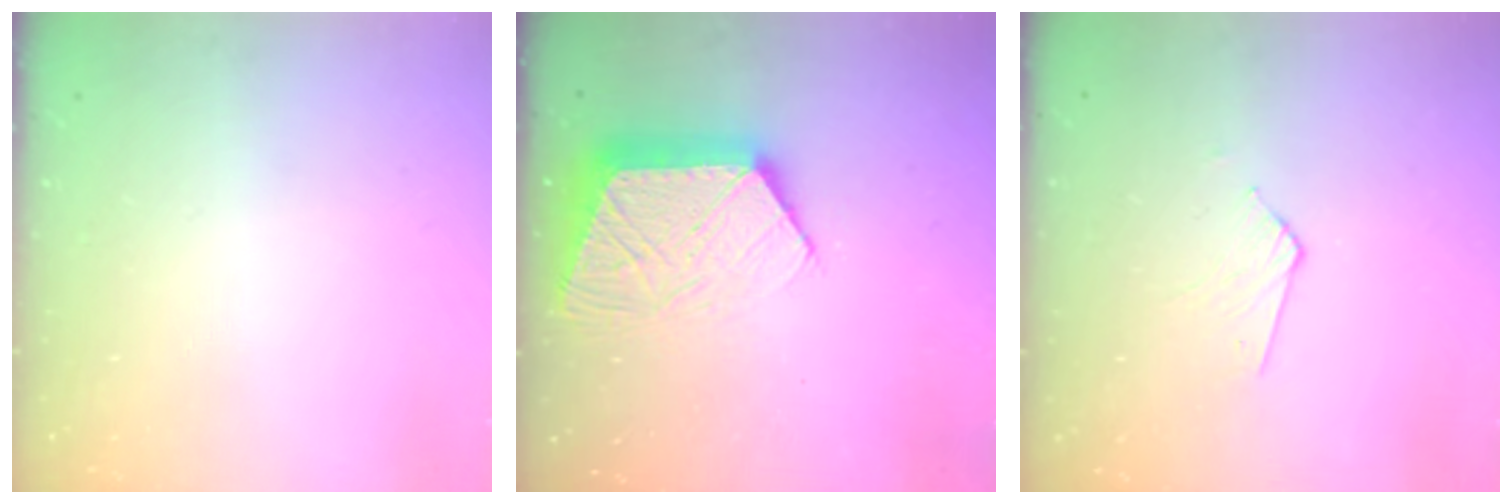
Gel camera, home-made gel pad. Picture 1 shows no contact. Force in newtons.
{"total": 11.9, "press": 11.8, "slide": 0.9}
{"total": 2.6, "press": 2.6, "slide": 0.2}